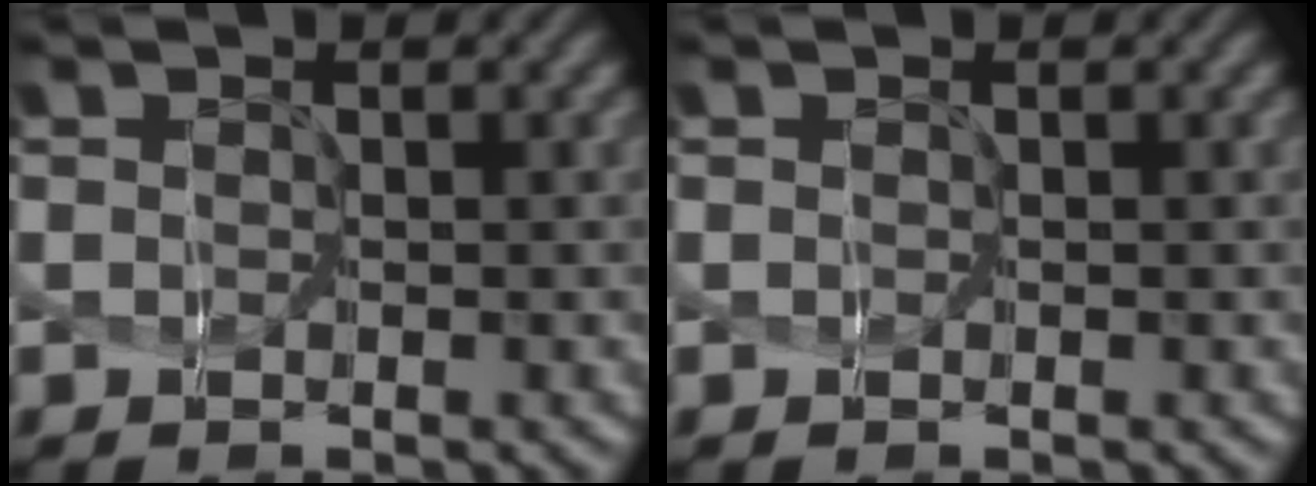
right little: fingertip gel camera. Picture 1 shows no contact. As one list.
[{"total": 0.0}]